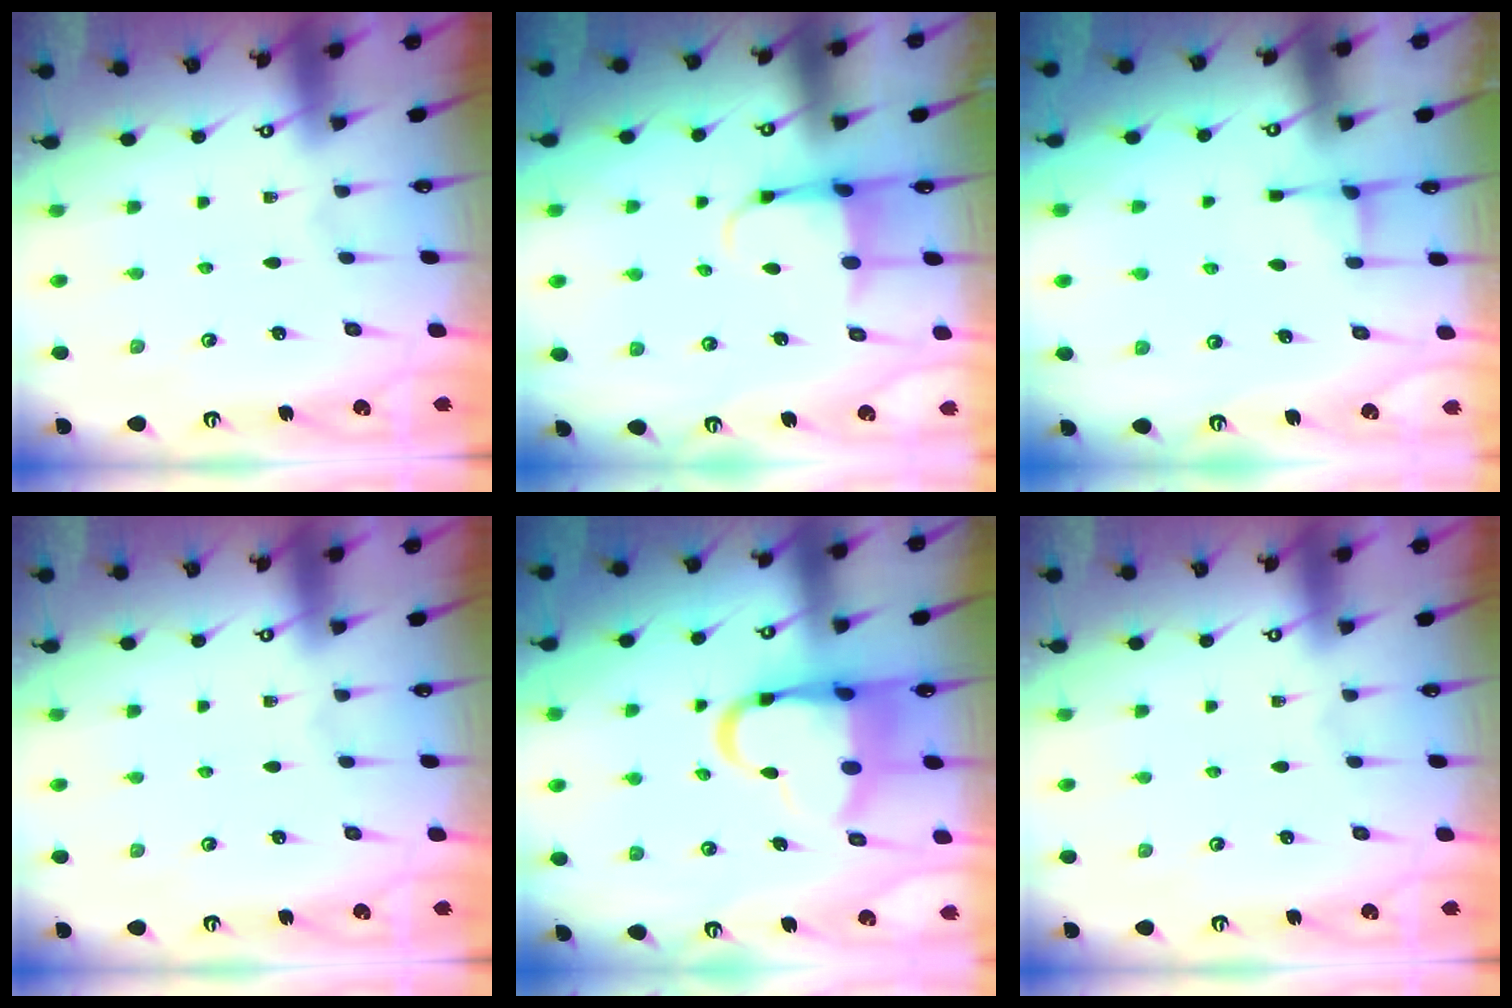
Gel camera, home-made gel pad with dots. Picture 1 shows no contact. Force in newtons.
{"total": 4.4, "press": 4.3, "slide": 1.2}
{"total": 3.9, "press": 3.9, "slide": 0.5}
{"total": 0.0}
{"total": 12.0, "press": 11.7, "slide": 2.7}
{"total": 0.0}